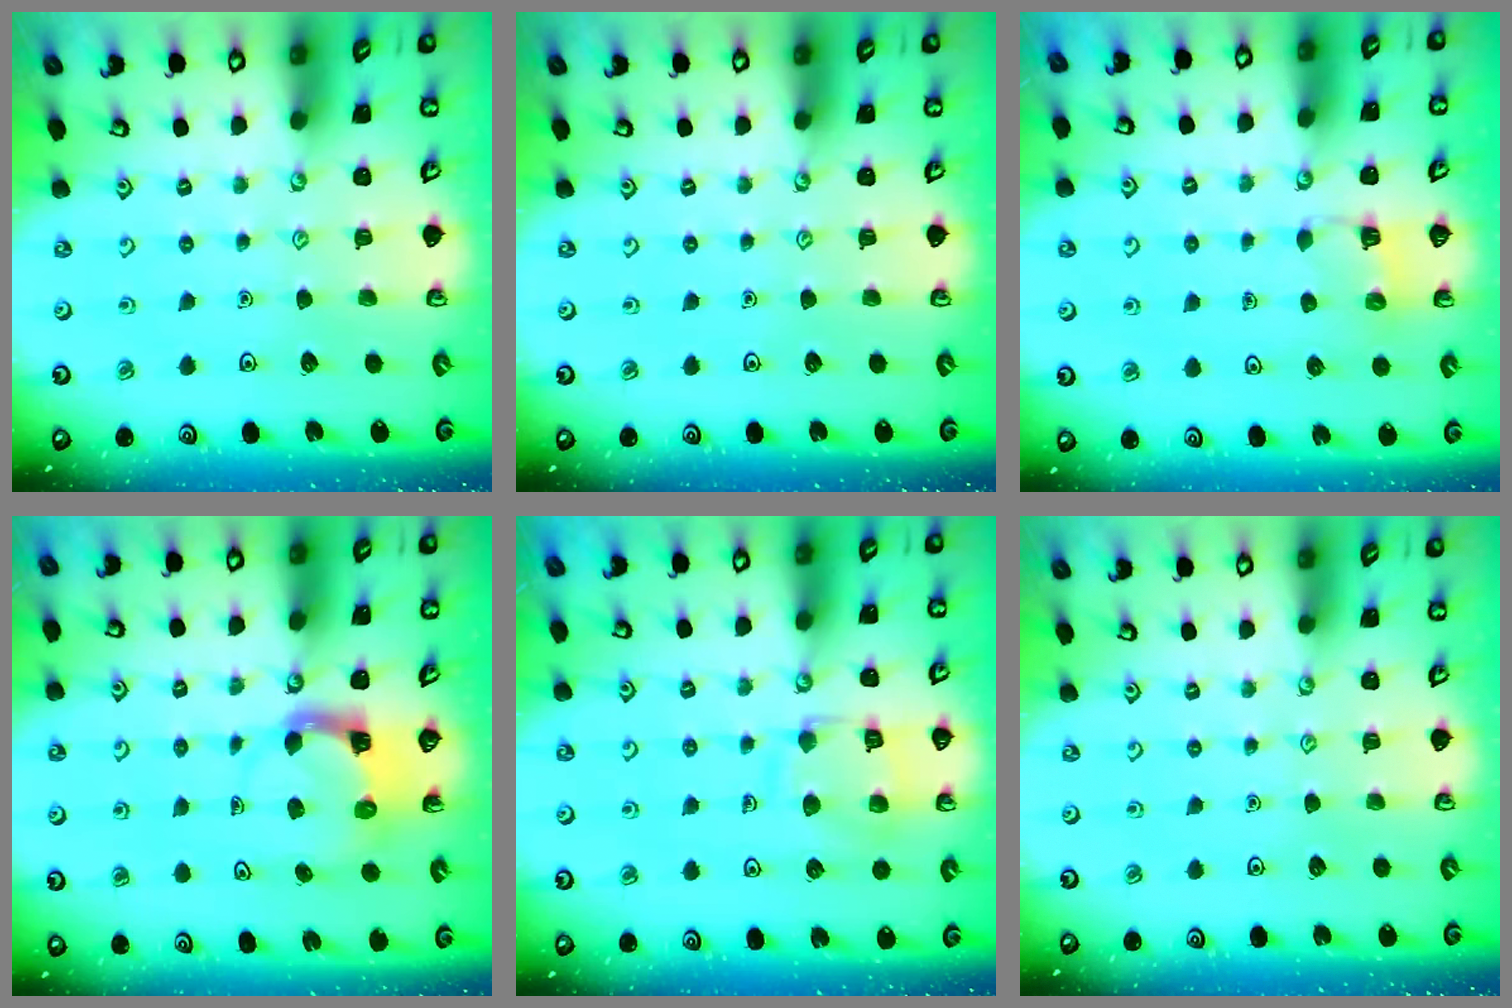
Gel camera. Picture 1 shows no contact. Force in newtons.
{"total": 0.0}
{"total": 3.8, "press": 3.8, "slide": 0.3}
{"total": 3.9, "press": 3.9, "slide": 0.4}
{"total": 12.4, "press": 12.4, "slide": 1.2}
{"total": 0.0}